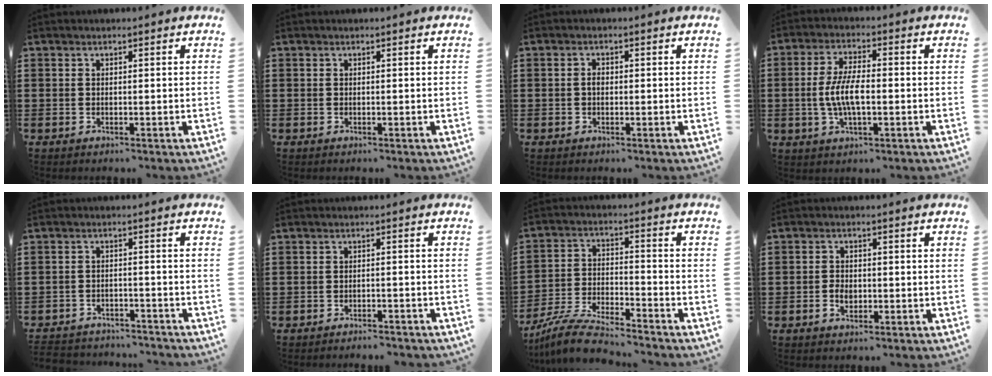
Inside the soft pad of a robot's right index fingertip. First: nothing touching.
{"total": 0.0}
{"total": 1.3, "force": [-0.1, 0.8, 1.0], "torque": [-0.021, 0.003, -0.003]}
{"total": 6.7, "force": [-0.8, 2.5, 6.2], "torque": [-0.136, -0.004, -0.022]}
{"total": 2.8, "force": [-2.8, 0.4, -0.1], "torque": [-0.007, 0.000, -0.060]}
{"total": 1.7, "force": [-1.7, 0.1, 0.1], "torque": [-0.008, 0.002, -0.036]}
{"total": 7.7, "force": [-7.3, 0.6, 2.4], "torque": [-0.064, 0.001, -0.145]}
{"total": 2.3, "force": [-0.7, 1.4, 1.7], "torque": [-0.033, -0.002, -0.012]}